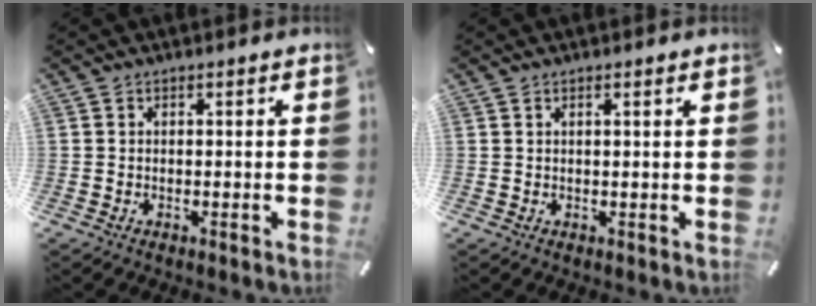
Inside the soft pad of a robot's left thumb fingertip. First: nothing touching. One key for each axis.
{"total": 0.9, "fx": 0.5, "fy": -0.1, "fz": 0.8, "tx": -0.015, "ty": -0.002, "tz": 0.008}